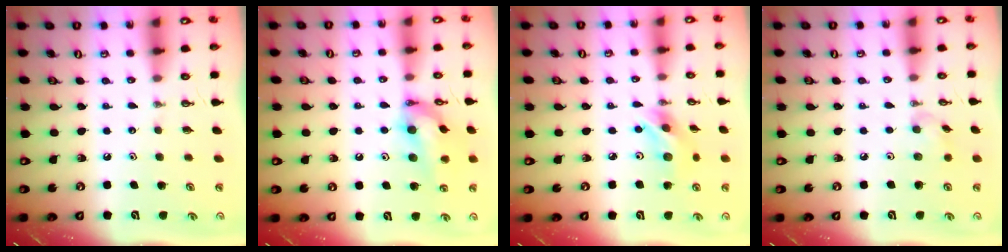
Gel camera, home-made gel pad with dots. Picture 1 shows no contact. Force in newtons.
{"total": 14.3, "press": 14.2, "slide": 1.8}
{"total": 9.4, "press": 9.4, "slide": 0.3}
{"total": 5.2, "press": 5.1, "slide": 0.8}